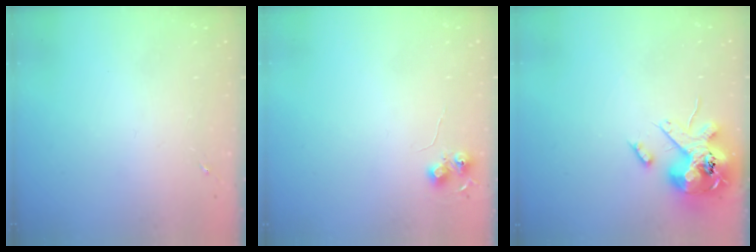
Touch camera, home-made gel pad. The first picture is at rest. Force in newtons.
{"total": 5.6, "press": 5.6, "slide": 0.8}
{"total": 15.3, "press": 15.1, "slide": 2.5}